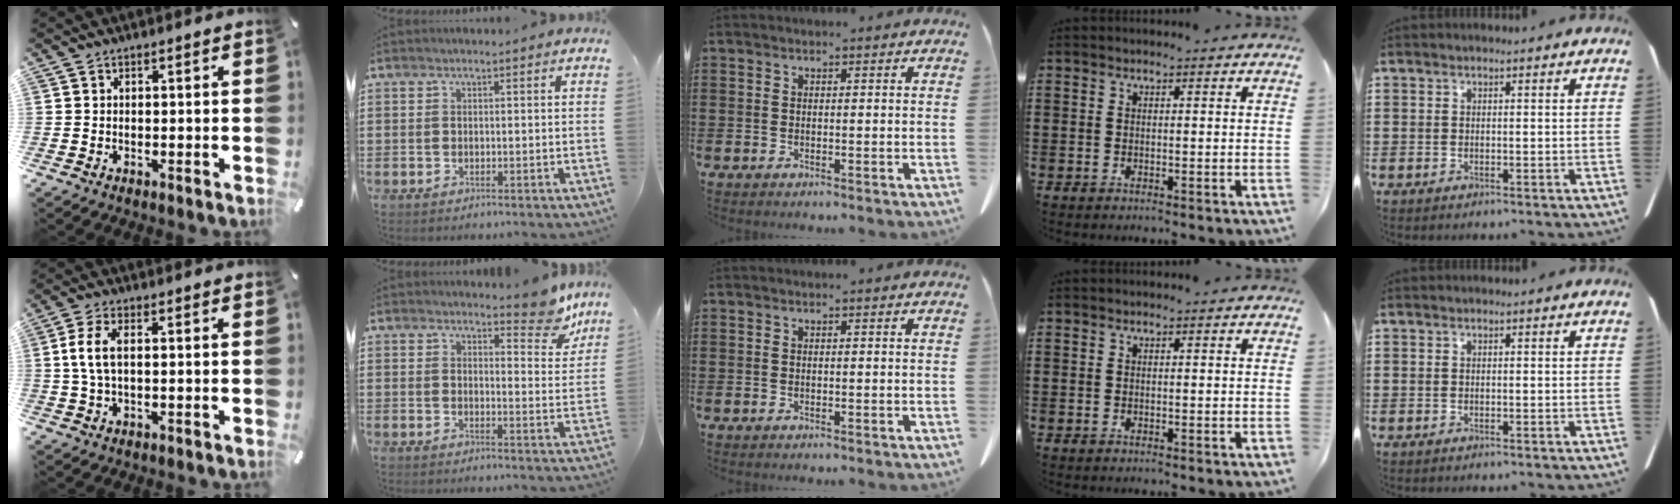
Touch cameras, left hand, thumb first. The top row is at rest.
{"thumb": {"total": 6.2, "force": [0.5, 2.6, 5.6], "torque": [-0.125, 0.000, 0.004]}, "index": {"total": 7.0, "force": [5.8, 2.1, 3.4], "torque": [-0.036, -0.031, 0.098]}}